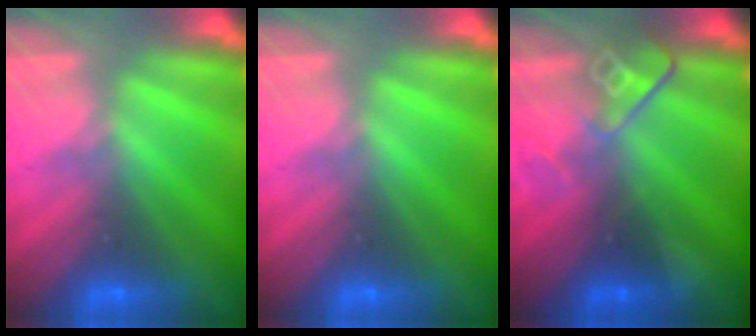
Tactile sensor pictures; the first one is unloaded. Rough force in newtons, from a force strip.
{"total": 0.0}
{"total": 2.6}